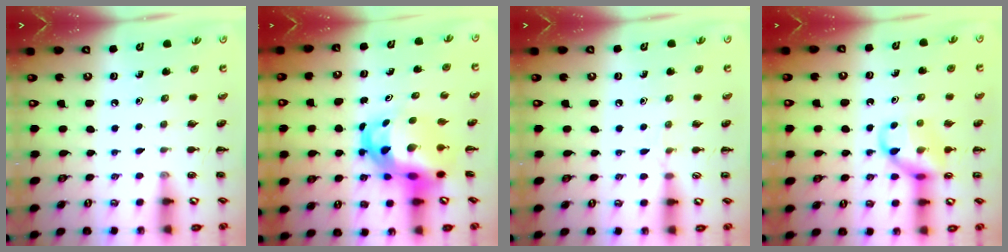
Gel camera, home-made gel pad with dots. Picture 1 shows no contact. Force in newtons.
{"total": 8.9, "press": 8.6, "slide": 2.4}
{"total": 4.1, "press": 3.8, "slide": 1.5}
{"total": 11.4, "press": 11.3, "slide": 1.4}